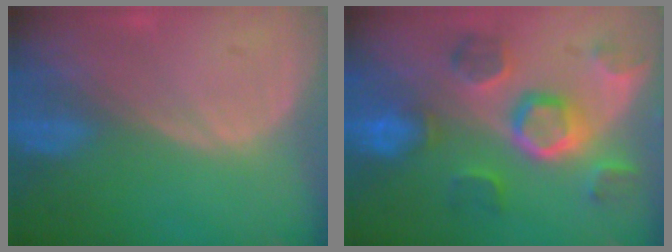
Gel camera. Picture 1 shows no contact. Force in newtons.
{"total": 9.4, "press": 9.0, "slide": 2.7}